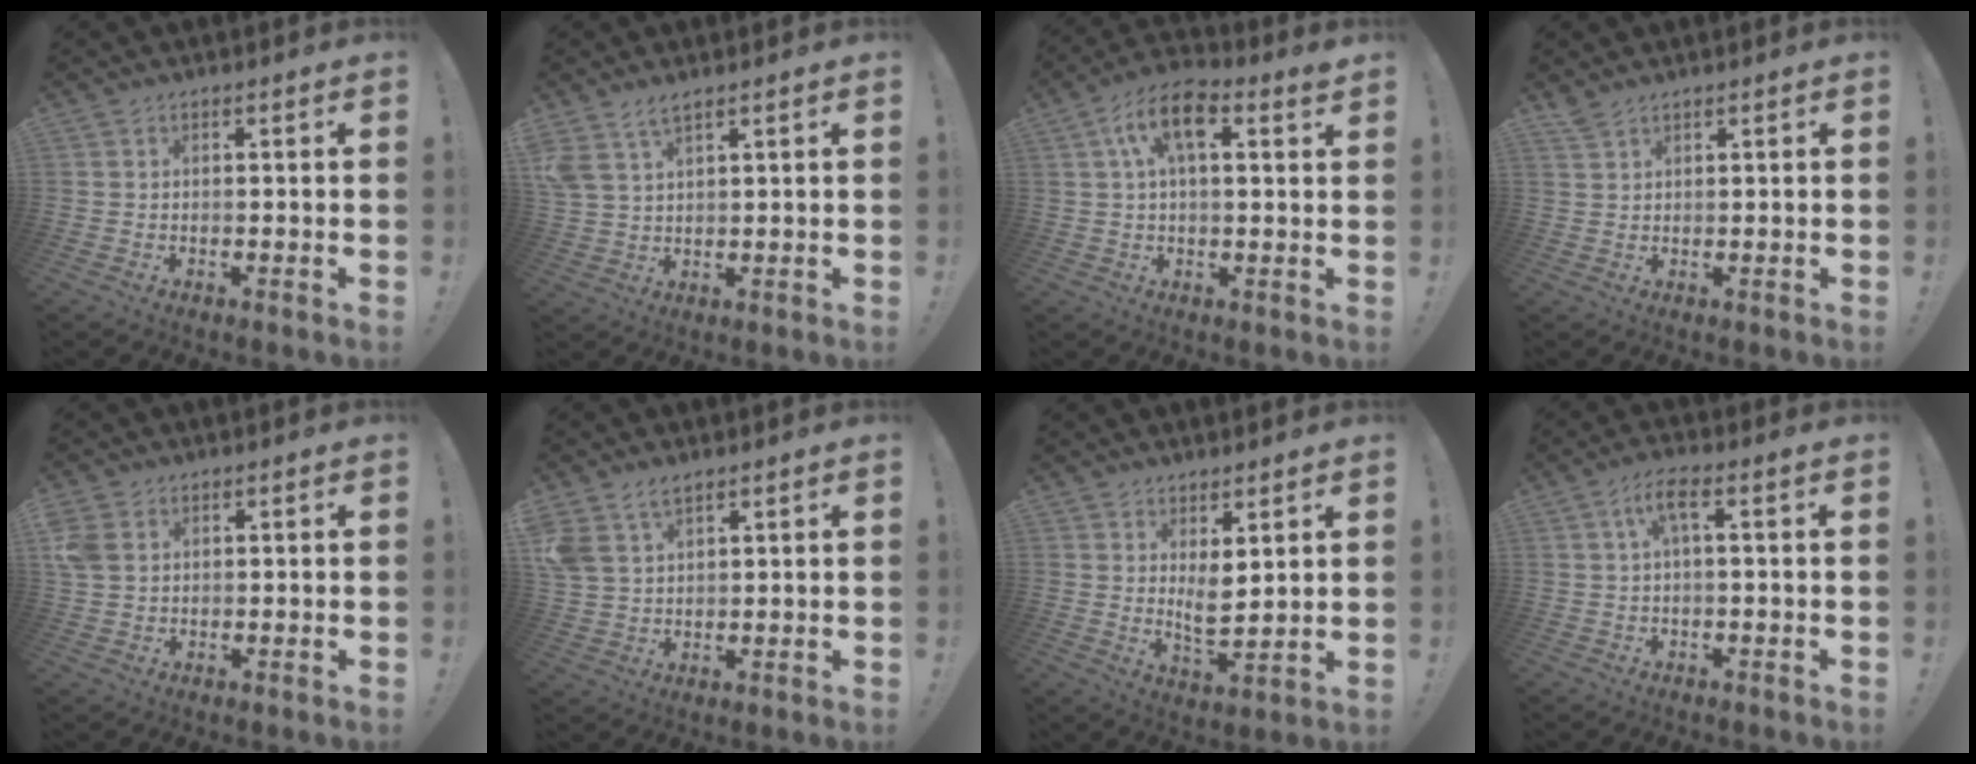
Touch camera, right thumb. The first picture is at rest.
{"total": 5.5, "force": [4.1, 1.9, 3.1], "torque": [-0.065, -0.013, 0.081]}
{"total": 10.1, "force": [3.9, 4.7, 8.0], "torque": [-0.141, 0.006, 0.072]}
{"total": 2.3, "force": [1.9, 0.6, 1.1], "torque": [-0.024, -0.009, 0.036]}
{"total": 5.4, "force": [2.0, 3.9, 3.2], "torque": [-0.069, 0.003, 0.043]}
{"total": 6.7, "force": [4.5, 3.6, 3.3], "torque": [-0.063, -0.011, 0.090]}
{"total": 5.5, "force": [2.9, 2.2, 4.2], "torque": [-0.062, -0.025, 0.053]}
{"total": 5.4, "force": [0.9, 1.1, 5.2], "torque": [-0.105, 0.011, 0.016]}